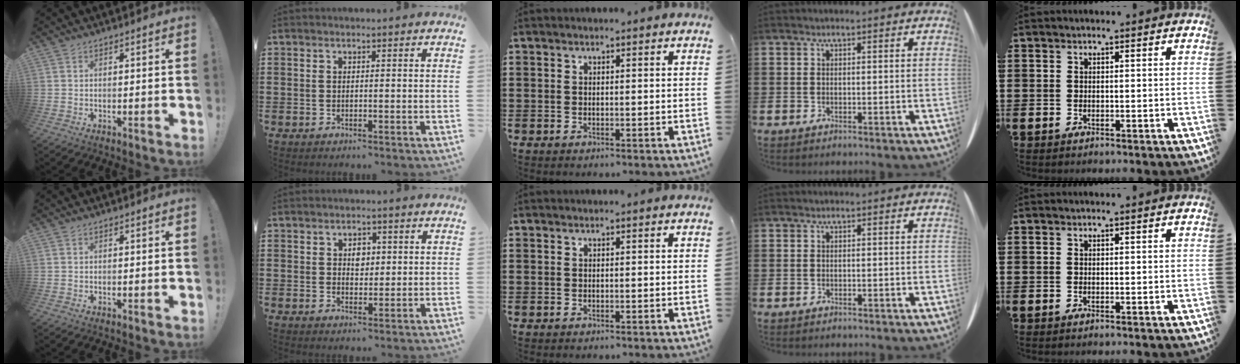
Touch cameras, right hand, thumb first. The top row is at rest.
{"index": {"total": 2.7, "force": [0.7, 1.8, 1.8], "torque": [-0.023, 0.003, 0.008]}}